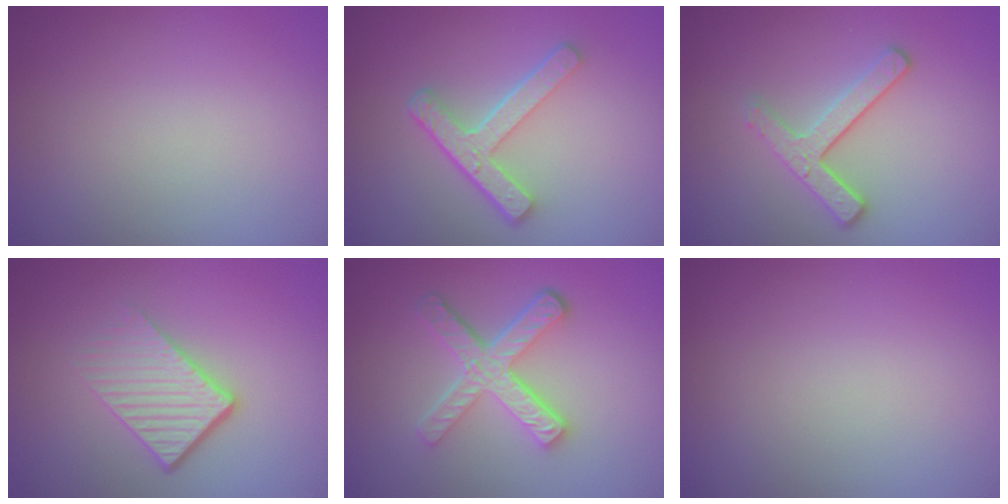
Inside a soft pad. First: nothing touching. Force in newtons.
{"total": 4.3, "press": 3.2, "slide": 2.9}
{"total": 3.1, "press": 2.6, "slide": 1.7}
{"total": 4.2, "press": 2.7, "slide": 3.2}
{"total": 5.1, "press": 3.5, "slide": 3.7}
{"total": 0.0}